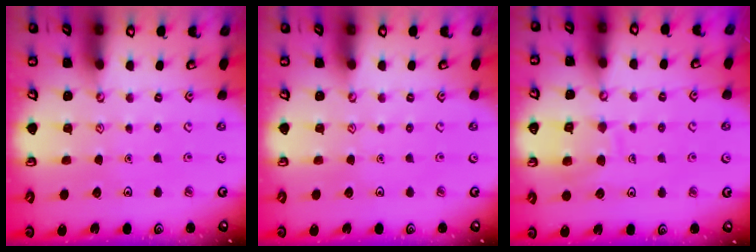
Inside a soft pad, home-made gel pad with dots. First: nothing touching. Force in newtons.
{"total": 0.0}
{"total": 9.7, "press": 9.7, "slide": 0.9}